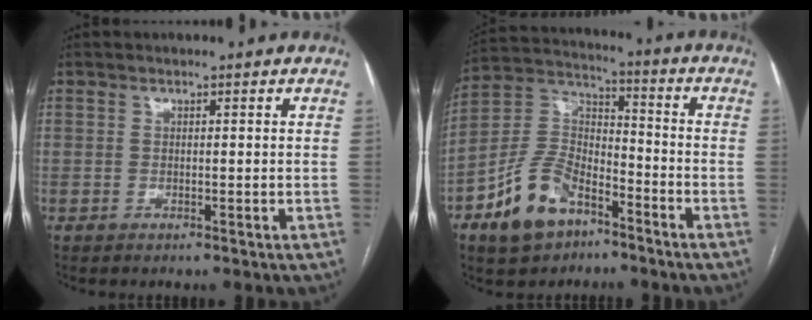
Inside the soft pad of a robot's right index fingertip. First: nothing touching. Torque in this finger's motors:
{"motor_torque": [1.06, -1.08, 0.36, 0.14]}